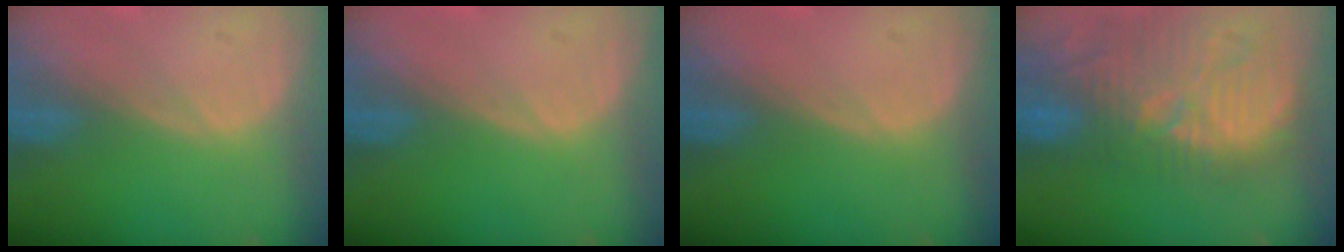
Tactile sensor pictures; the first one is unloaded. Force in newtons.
{"total": 0.0}
{"total": 0.0}
{"total": 13.0, "press": 12.3, "slide": 4.3}